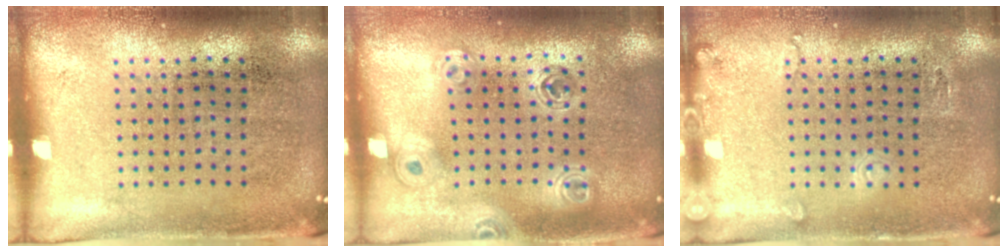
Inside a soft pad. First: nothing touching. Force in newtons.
{"total": 1.6, "press": 1.4, "slide": 0.7}
{"total": 1.3, "press": 1.3, "slide": 0.2}